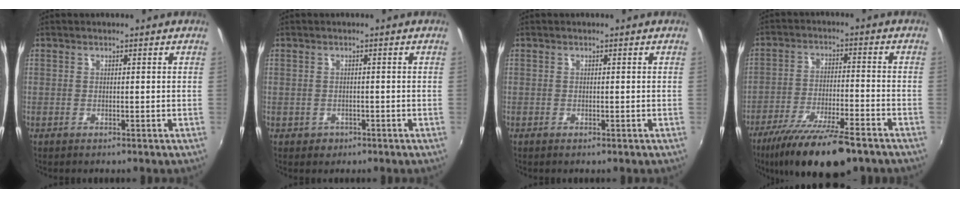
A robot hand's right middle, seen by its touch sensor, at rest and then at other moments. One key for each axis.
{"total": 2.0, "fx": -0.8, "fy": 1.7, "fz": 0.5, "tx": -0.013, "ty": -0.003, "tz": -0.008}
{"total": 0.0}
{"total": 16.5, "fx": -12.4, "fy": 3.6, "fz": 10.3, "tx": -0.203, "ty": -0.034, "tz": -0.206}